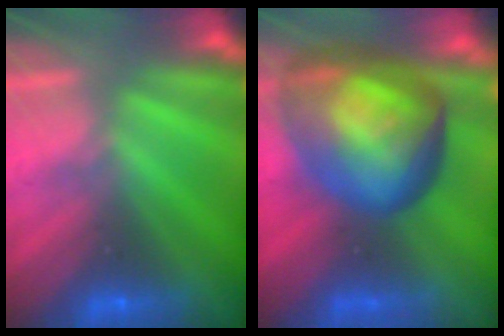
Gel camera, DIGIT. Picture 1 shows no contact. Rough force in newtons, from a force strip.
{"total": 7.5}